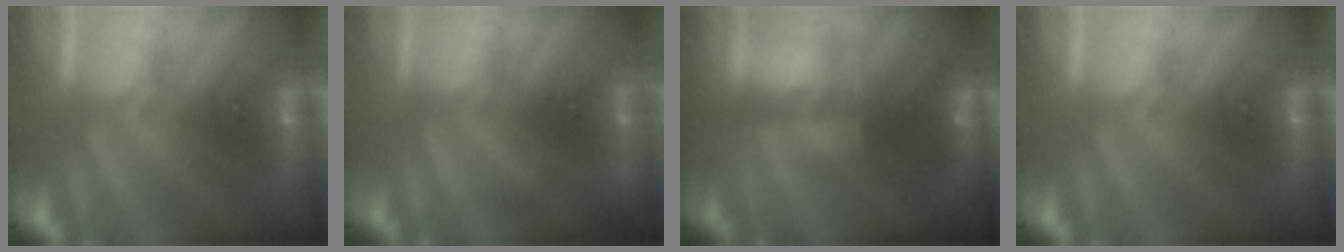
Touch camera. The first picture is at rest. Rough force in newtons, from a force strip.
{"total": 1.9}
{"total": 3.8}
{"total": 0.0}